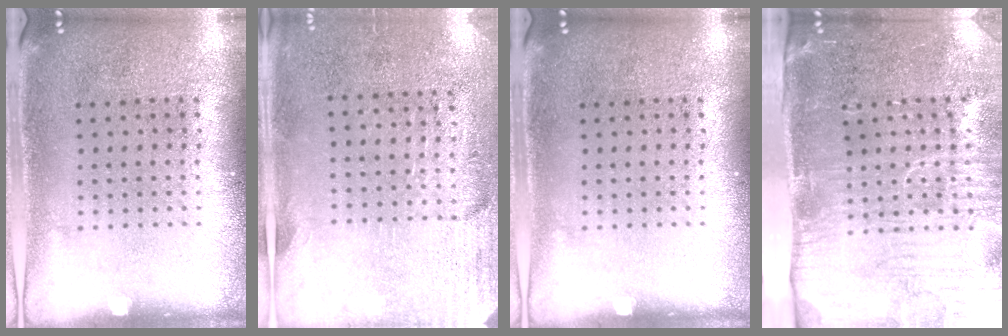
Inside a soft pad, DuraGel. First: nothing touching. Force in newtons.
{"total": 2.8, "press": 2.5, "slide": 1.4}
{"total": 0.0}
{"total": 5.1, "press": 4.4, "slide": 2.7}